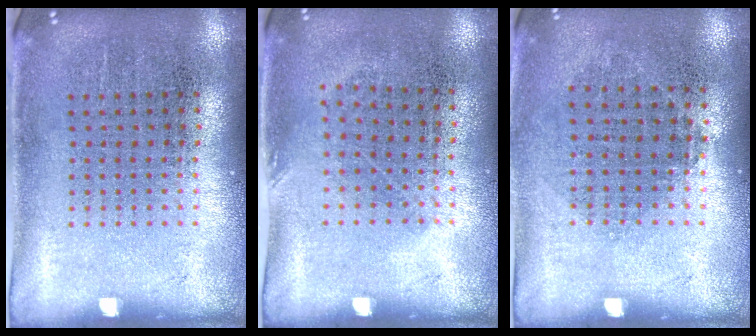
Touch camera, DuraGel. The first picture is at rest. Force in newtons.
{"total": 0.8, "press": 0.6, "slide": 0.5}
{"total": 0.8, "press": 0.7, "slide": 0.3}